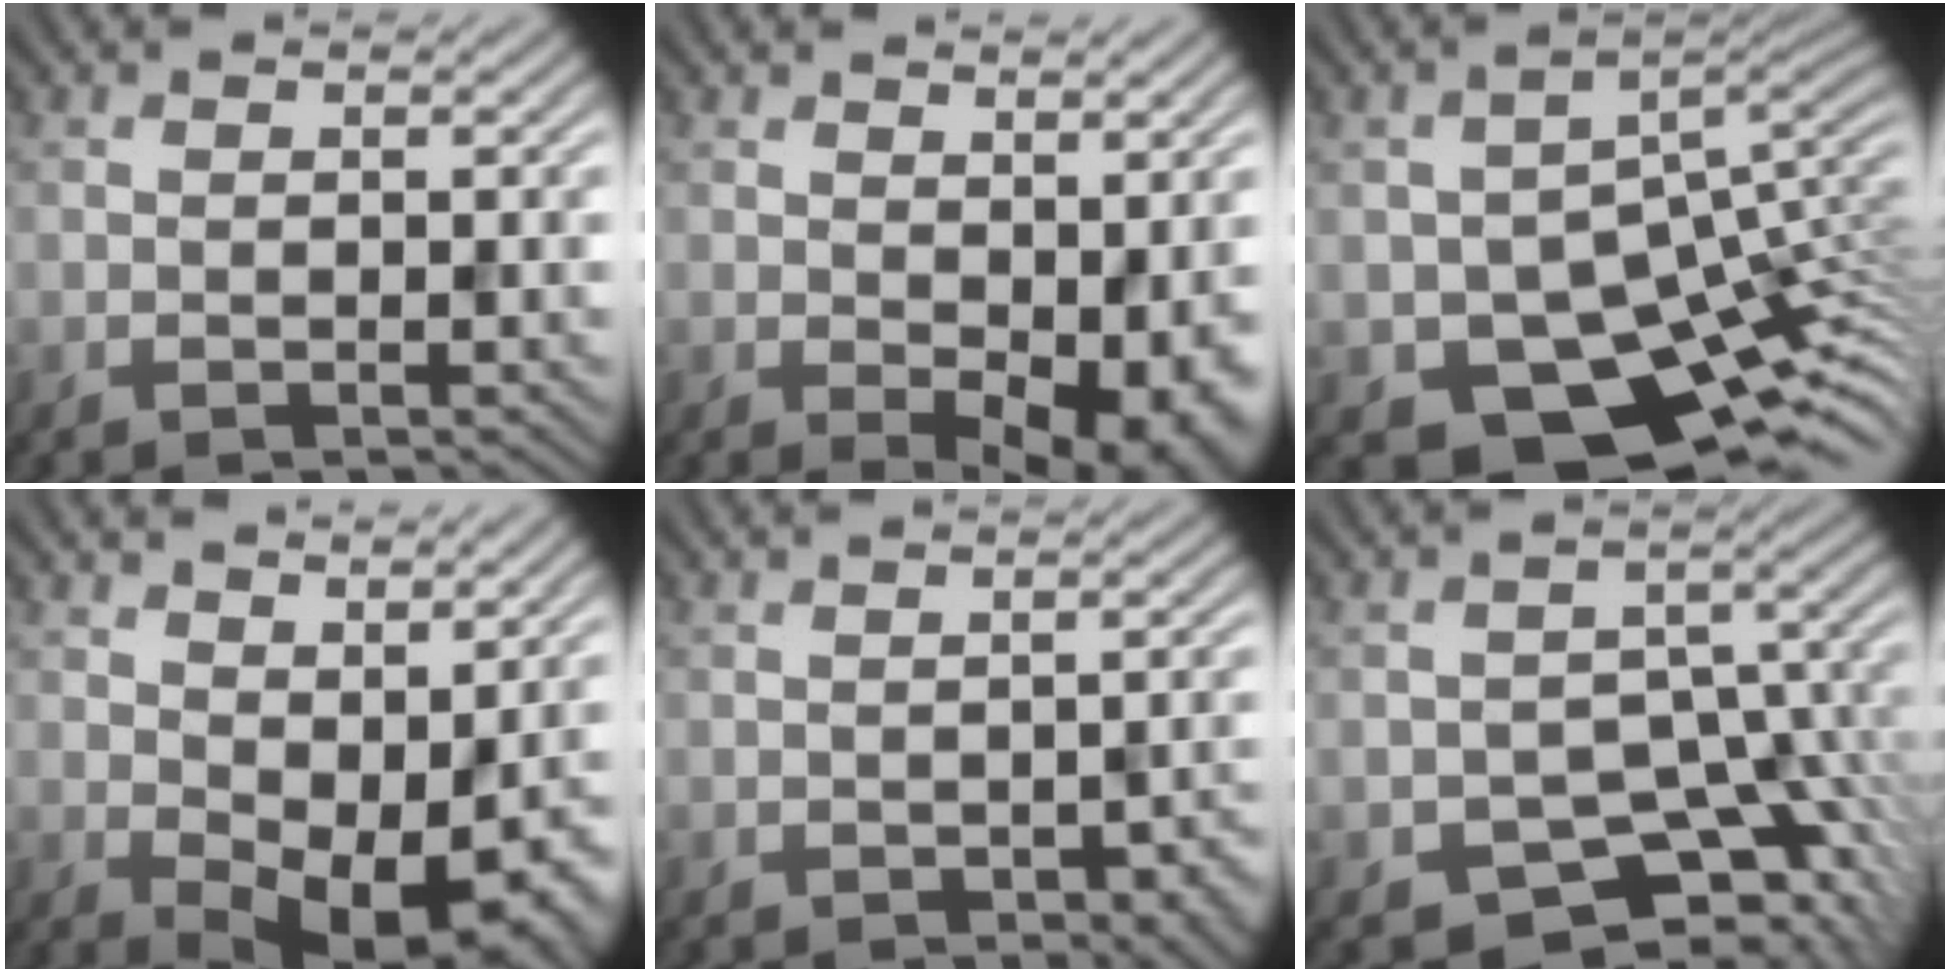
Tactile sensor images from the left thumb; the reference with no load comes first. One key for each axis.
{"total": 5.5, "fx": -0.3, "fy": 2.9, "fz": 4.7, "tx": -0.065, "ty": -0.018, "tz": 0.020}
{"total": 12.6, "fx": -5.4, "fy": 8.1, "fz": 8.0, "tx": -0.124, "ty": -0.042, "tz": -0.065}
{"total": 8.3, "fx": 1.0, "fy": 5.3, "fz": 6.3, "tx": -0.081, "ty": -0.019, "tz": 0.042}
{"total": 4.6, "fx": -2.7, "fy": 1.8, "fz": 3.2, "tx": -0.029, "ty": -0.011, "tz": -0.011}
{"total": 8.9, "fx": -5.8, "fy": 5.6, "fz": 3.8, "tx": -0.043, "ty": -0.022, "tz": -0.078}